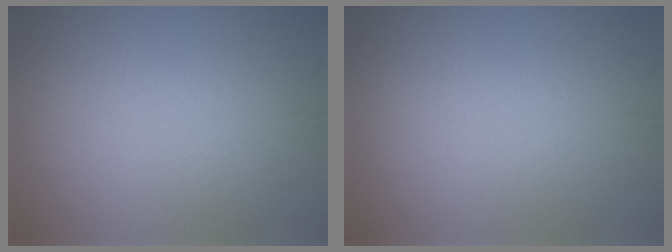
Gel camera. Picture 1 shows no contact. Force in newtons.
{"total": 0.0}